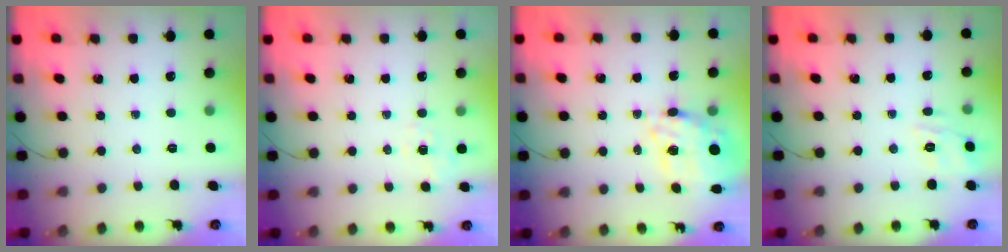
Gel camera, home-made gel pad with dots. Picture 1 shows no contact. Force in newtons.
{"total": 1.7, "press": 0.9, "slide": 1.4}
{"total": 11.0, "press": 10.2, "slide": 4.2}
{"total": 5.3, "press": 5.0, "slide": 1.7}